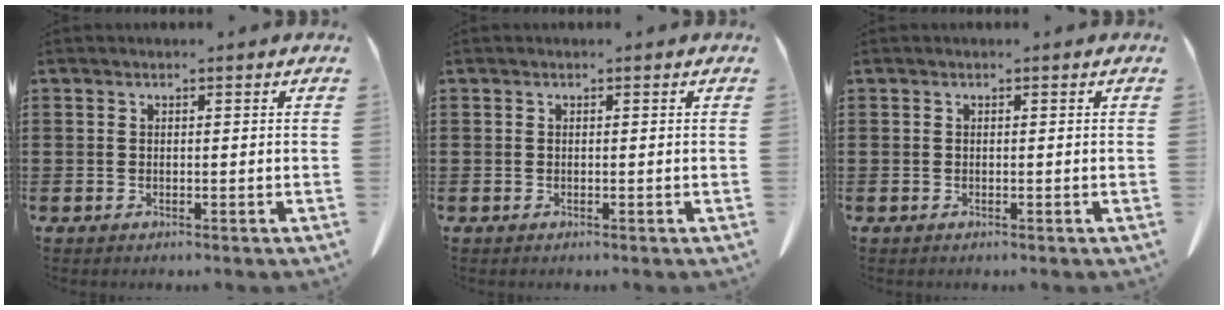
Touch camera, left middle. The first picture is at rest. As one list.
[{"total": 0.0}, {"total": 0.0}]